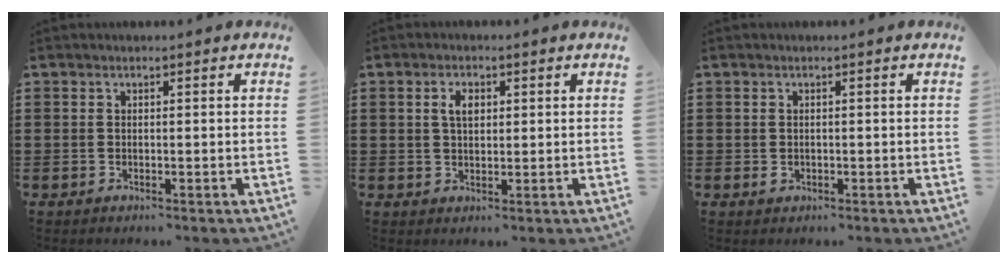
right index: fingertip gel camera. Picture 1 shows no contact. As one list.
[{"total": 3.0, "force": [0.9, 1.6, 2.4], "torque": [-0.051, 0.009, 0.014]}, {"total": 1.0, "force": [-0.1, 0.8, 0.6], "torque": [-0.013, 0.004, -0.003]}]